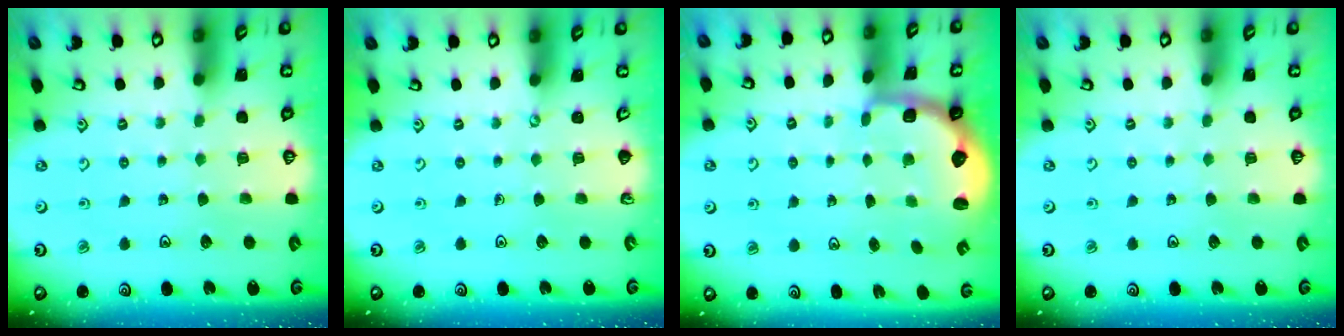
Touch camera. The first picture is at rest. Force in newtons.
{"total": 0.0}
{"total": 2.6, "press": 2.0, "slide": 1.7}
{"total": 0.0}